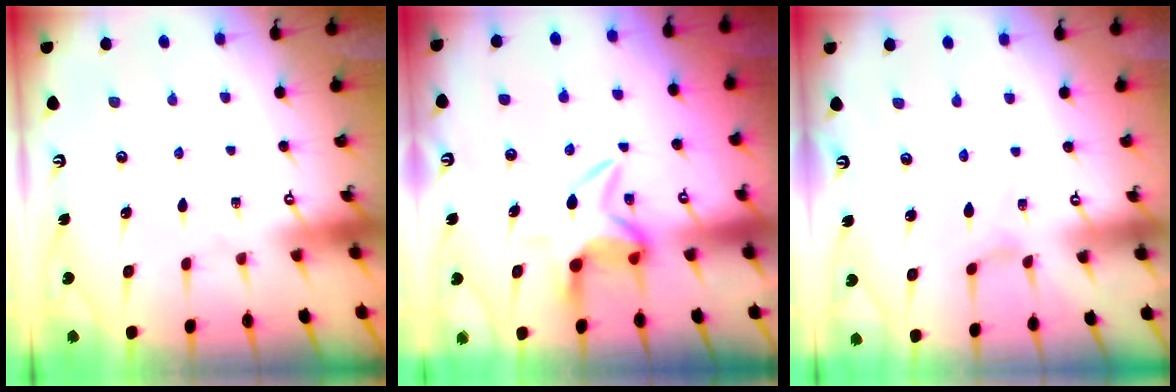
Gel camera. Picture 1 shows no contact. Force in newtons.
{"total": 6.5, "press": 6.4, "slide": 1.0}
{"total": 0.0}